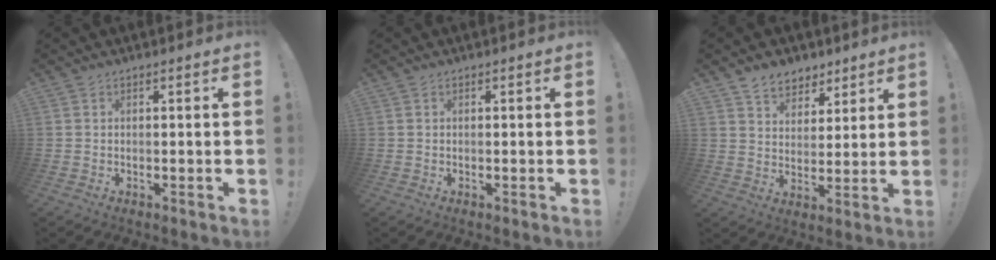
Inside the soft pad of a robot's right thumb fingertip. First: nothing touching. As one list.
[{"total": 0.0}, {"total": 8.1, "force": [6.0, 5.2, 1.5], "torque": [-0.026, -0.041, 0.119]}]